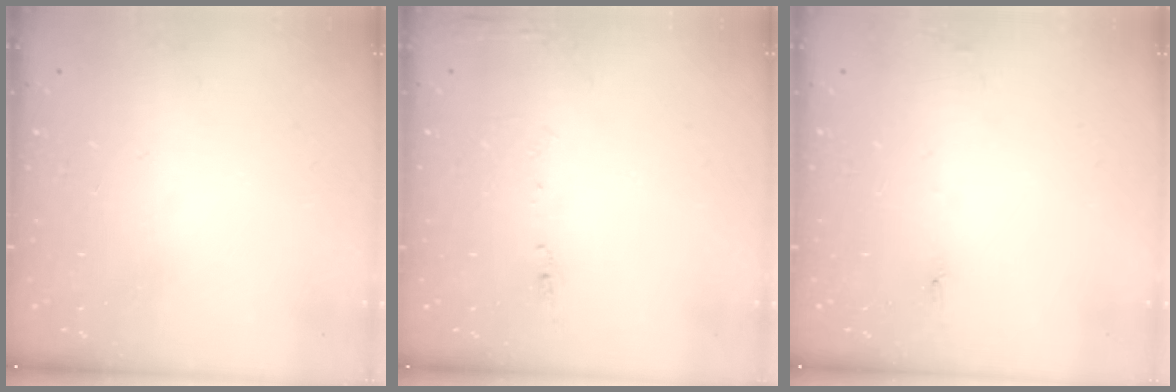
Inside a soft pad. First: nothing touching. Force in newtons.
{"total": 6.8, "press": 6.8, "slide": 0.7}
{"total": 4.8, "press": 4.6, "slide": 1.4}